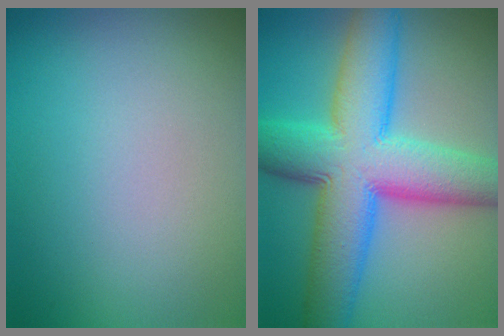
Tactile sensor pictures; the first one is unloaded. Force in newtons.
{"total": 12.1, "press": 12.1, "slide": 0.3}